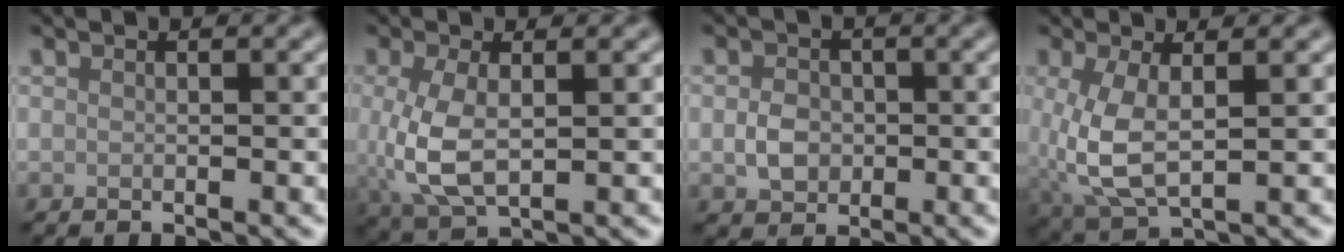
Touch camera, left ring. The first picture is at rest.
{"total": 5.0, "force": [0.0, 2.4, 4.4], "torque": [-0.108, -0.007, 0.004]}
{"total": 2.5, "force": [-0.3, 2.0, 1.4], "torque": [-0.024, -0.001, -0.011]}
{"total": 4.8, "force": [0.1, 1.9, 4.4], "torque": [-0.106, -0.006, 0.003]}